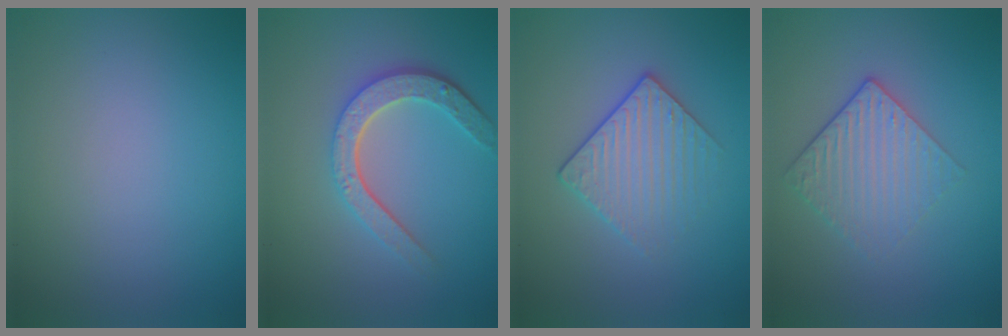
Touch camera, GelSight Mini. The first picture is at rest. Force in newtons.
{"total": 4.5, "press": 3.5, "slide": 2.9}
{"total": 3.1, "press": 2.9, "slide": 1.1}
{"total": 3.2, "press": 2.6, "slide": 1.8}